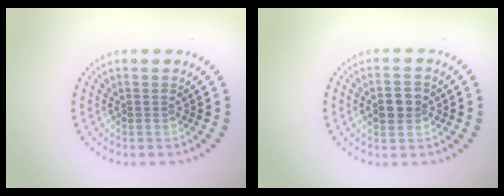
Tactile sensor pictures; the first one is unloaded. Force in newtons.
{"total": 2.9, "press": 2.9, "slide": 0.1}